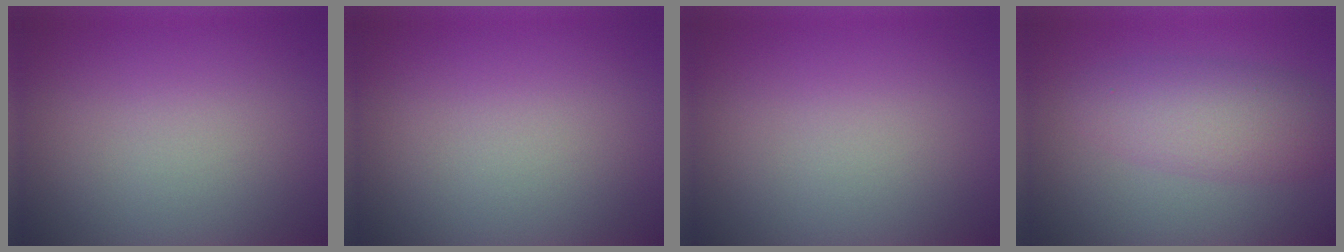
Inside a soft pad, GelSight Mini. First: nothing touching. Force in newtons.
{"total": 0.0}
{"total": 0.0}
{"total": 4.4, "press": 4.4, "slide": 0.3}